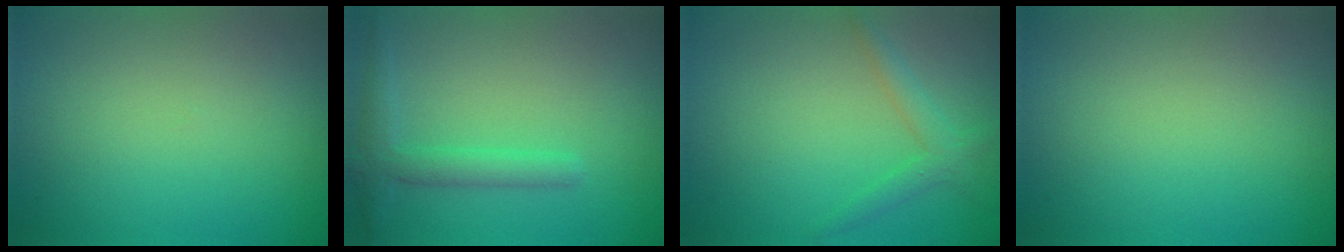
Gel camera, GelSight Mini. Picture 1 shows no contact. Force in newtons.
{"total": 1.7, "press": 1.7, "slide": 0.1}
{"total": 2.0, "press": 2.0, "slide": 0.1}
{"total": 0.0}